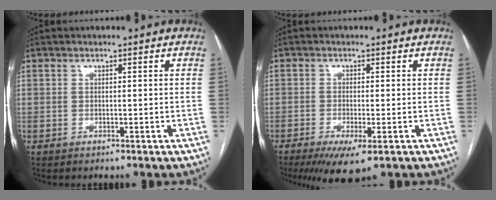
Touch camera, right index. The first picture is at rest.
{"total": 6.3, "force": [-3.7, 1.2, 5.0], "torque": [-0.078, -0.018, -0.057]}